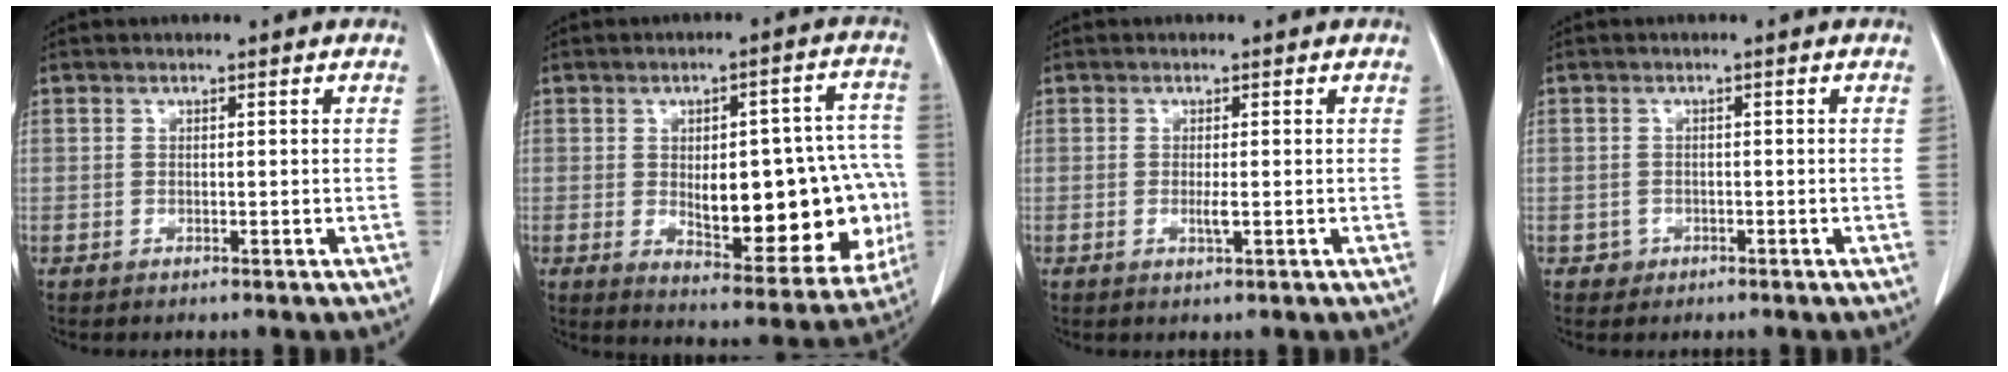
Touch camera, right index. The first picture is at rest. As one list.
[{"total": 20.6, "force": [-2.6, 7.8, 18.9], "torque": [-0.189, 0.028, -0.002]}, {"total": 1.4, "force": [-0.2, 0.2, 1.4], "torque": [-0.028, -0.005, -0.002]}, {"total": 1.5, "force": [-0.7, 1.3, -0.1], "torque": [0.003, 0.008, -0.010]}]